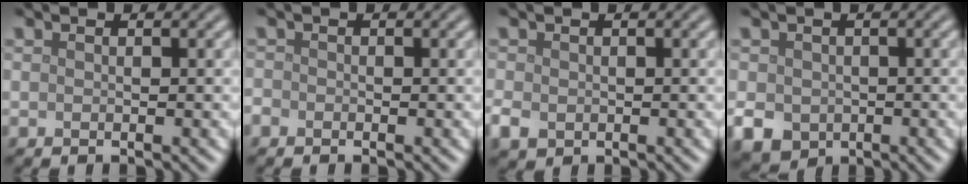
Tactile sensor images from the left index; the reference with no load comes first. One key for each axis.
{"total": 0.7, "fx": -0.5, "fy": 0.5, "fz": 0.1, "tx": 0.002, "ty": -0.002, "tz": -0.012}
{"total": 1.8, "fx": -0.5, "fy": 1.5, "fz": 0.9, "tx": -0.018, "ty": -0.006, "tz": -0.012}
{"total": 4.0, "fx": -1.1, "fy": 3.4, "fz": 1.8, "tx": -0.042, "ty": -0.015, "tz": -0.022}